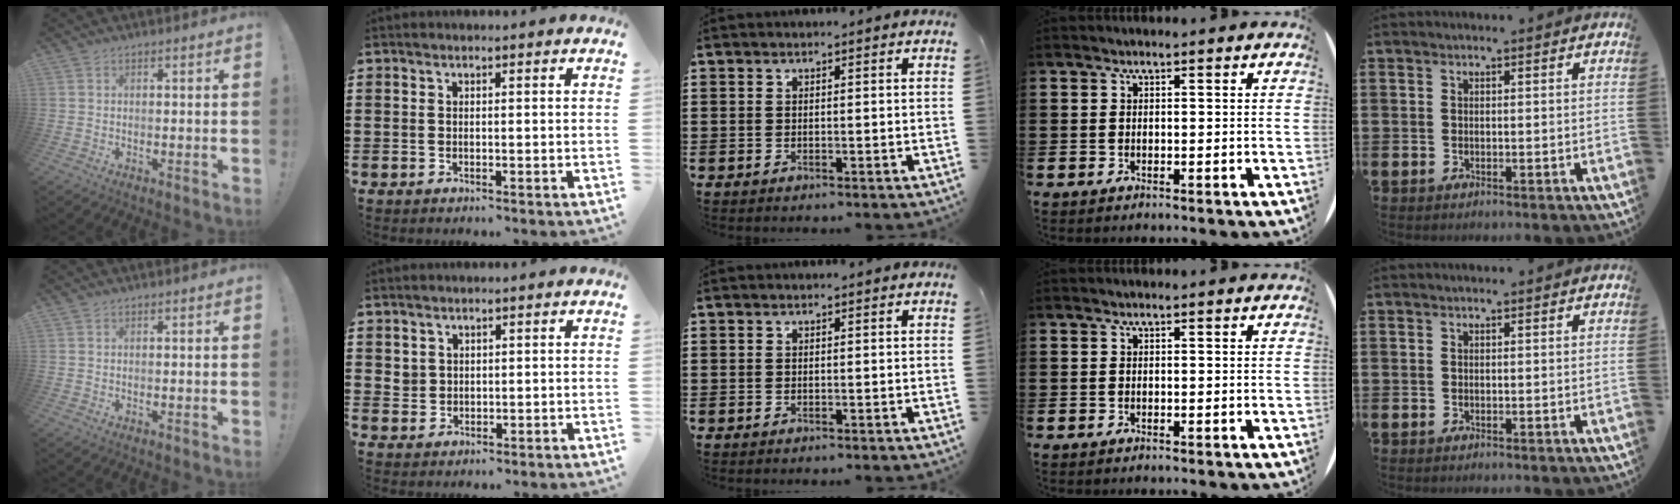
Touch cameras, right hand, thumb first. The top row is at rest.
{"index": {"total": 1.9, "force": [1.2, 1.4, 0.3], "torque": [-0.011, 0.005, 0.024]}}